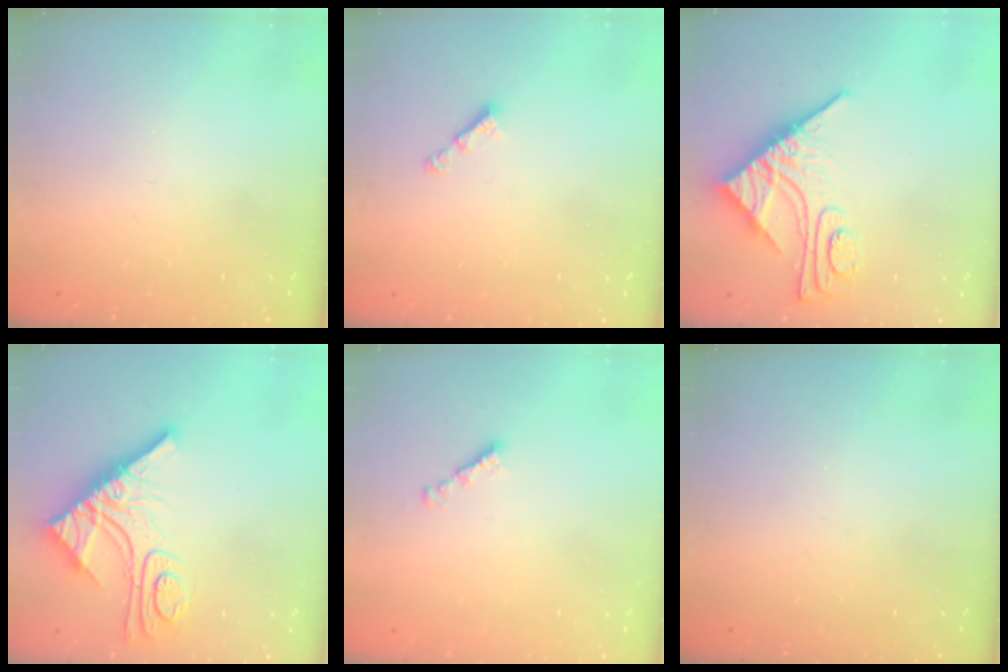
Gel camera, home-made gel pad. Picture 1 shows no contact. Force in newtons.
{"total": 2.9, "press": 2.9, "slide": 0.3}
{"total": 10.9, "press": 10.8, "slide": 1.0}
{"total": 15.3, "press": 15.3, "slide": 1.4}
{"total": 2.1, "press": 2.0, "slide": 0.7}
{"total": 0.0}